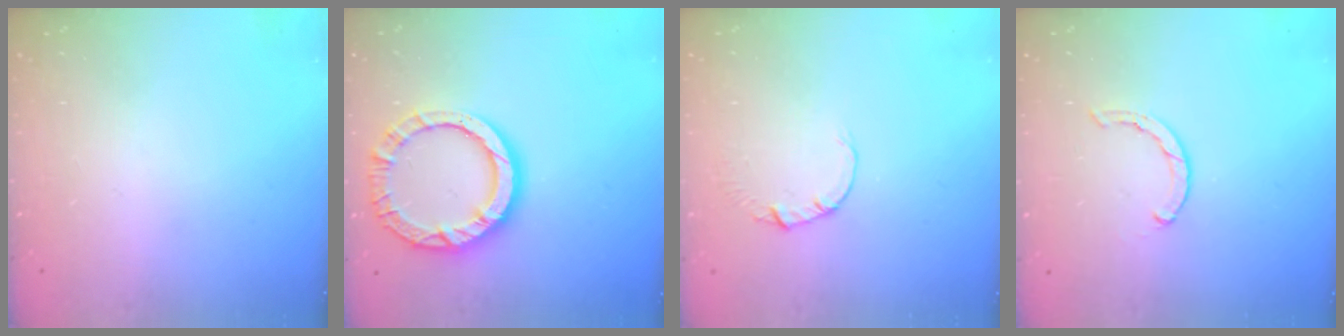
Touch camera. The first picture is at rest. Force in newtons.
{"total": 11.5, "press": 11.5, "slide": 0.9}
{"total": 0.5, "press": 0.5, "slide": 0.1}
{"total": 0.5, "press": 0.5, "slide": 0.2}